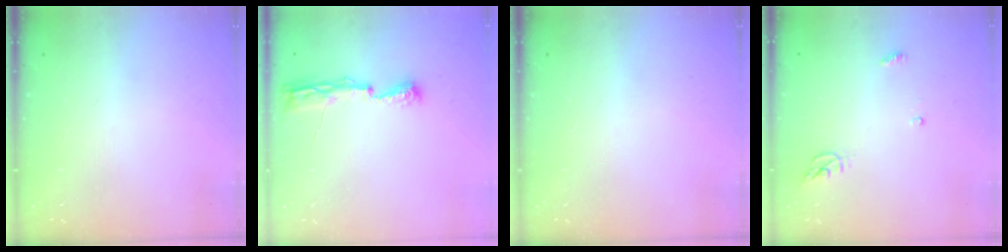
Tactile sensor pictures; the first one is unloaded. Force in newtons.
{"total": 7.1, "press": 7.1, "slide": 0.8}
{"total": 0.0}
{"total": 3.5, "press": 3.5, "slide": 0.2}